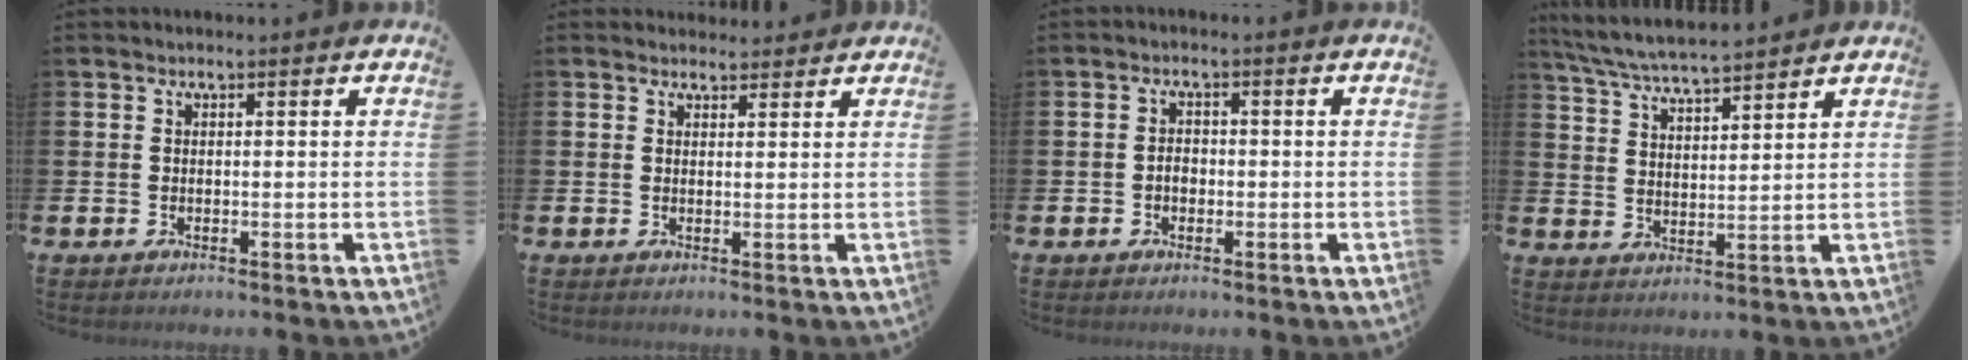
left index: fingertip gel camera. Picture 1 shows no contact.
{"total": 1.9, "force": [1.8, 0.6, -0.1], "torque": [0.009, -0.007, 0.032]}
{"total": 1.8, "force": [-0.5, 1.2, 1.2], "torque": [-0.005, -0.001, -0.014]}
{"total": 6.1, "force": [6.0, 0.2, 1.4], "torque": [-0.051, -0.031, 0.106]}